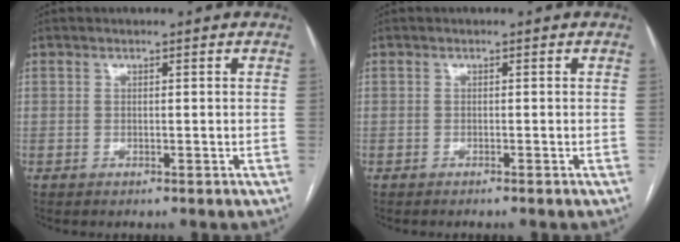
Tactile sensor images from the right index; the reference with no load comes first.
{"total": 1.0, "force": [-0.9, -0.2, 0.4], "torque": [-0.003, 0.003, -0.013]}